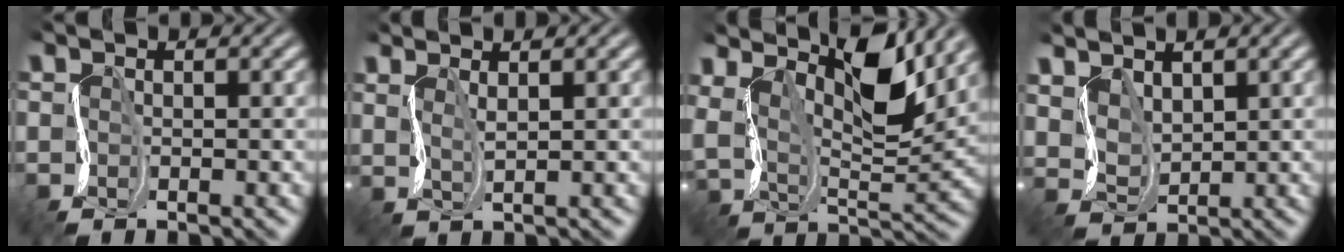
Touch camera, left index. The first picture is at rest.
{"total": 1.8, "force": [1.7, 0.2, 0.5], "torque": [-0.008, 0.004, 0.035]}
{"total": 8.6, "force": [5.5, 3.1, 5.8], "torque": [-0.111, 0.008, 0.096]}
{"total": 3.2, "force": [2.8, 1.5, 0.7], "torque": [-0.028, 0.003, 0.064]}